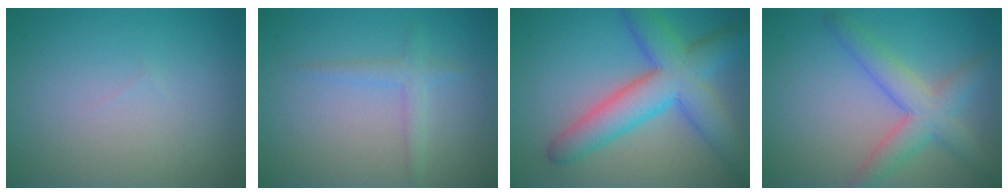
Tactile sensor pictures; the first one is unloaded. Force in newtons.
{"total": 1.8, "press": 1.8, "slide": 0.2}
{"total": 8.2, "press": 8.2, "slide": 0.2}
{"total": 4.6, "press": 4.6, "slide": 0.2}